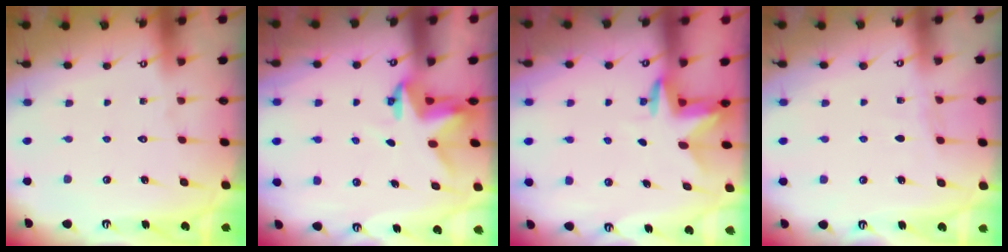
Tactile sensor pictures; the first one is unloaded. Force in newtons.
{"total": 3.5, "press": 3.5, "slide": 0.2}
{"total": 2.7, "press": 2.7, "slide": 0.2}
{"total": 3.1, "press": 3.1, "slide": 0.3}